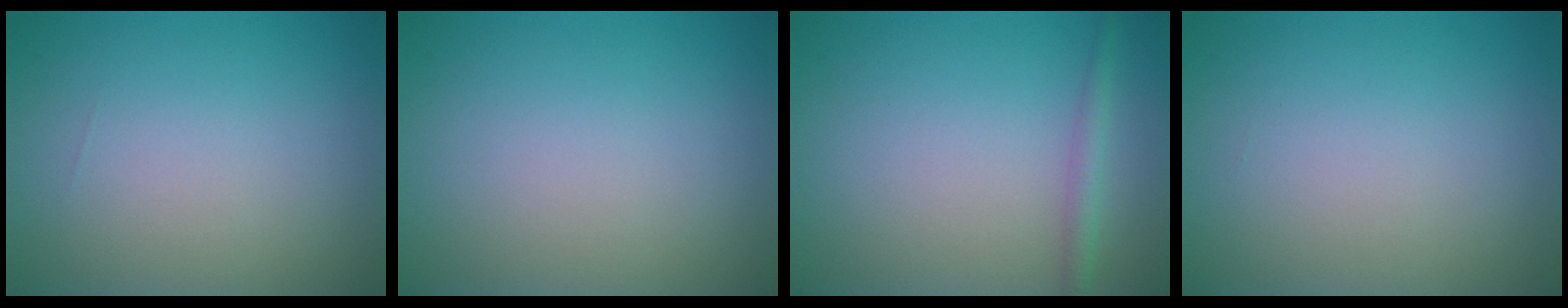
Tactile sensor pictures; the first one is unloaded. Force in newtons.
{"total": 0.0}
{"total": 1.6, "press": 1.6, "slide": 0.0}
{"total": 0.0}